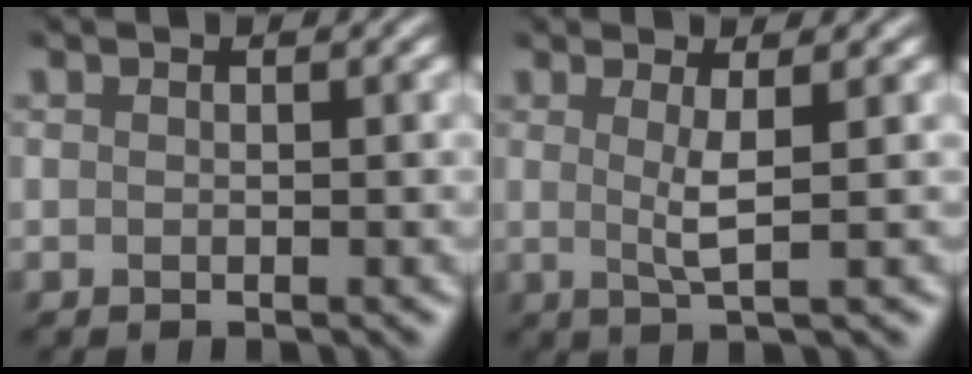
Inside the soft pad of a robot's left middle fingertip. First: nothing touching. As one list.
[{"total": 1.6, "force": [0.7, -0.2, 1.4], "torque": [-0.039, -0.011, 0.009]}]